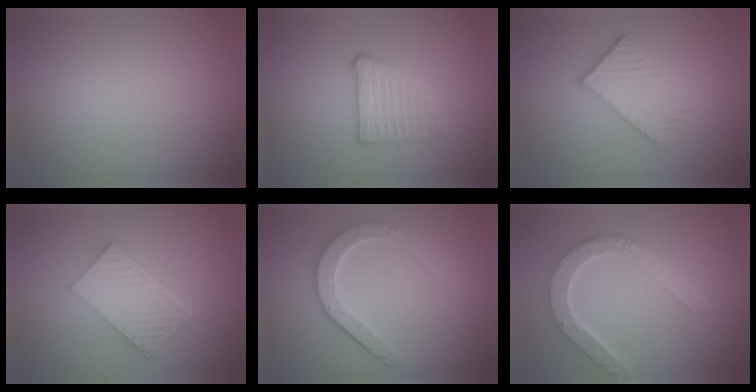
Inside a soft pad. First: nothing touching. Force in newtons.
{"total": 2.7, "press": 2.4, "slide": 1.1}
{"total": 3.3, "press": 3.0, "slide": 1.5}
{"total": 6.7, "press": 4.4, "slide": 4.9}
{"total": 4.5, "press": 3.6, "slide": 2.7}
{"total": 5.1, "press": 4.0, "slide": 3.2}